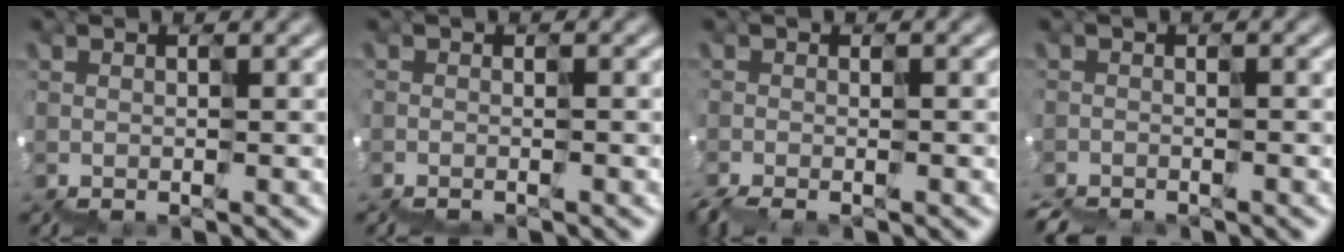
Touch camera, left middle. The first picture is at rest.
{"total": 1.0, "force": [-0.8, -0.1, -0.5], "torque": [0.012, -0.009, -0.010]}
{"total": 1.6, "force": [-1.5, 0.2, 0.5], "torque": [-0.011, -0.015, -0.021]}
{"total": 2.8, "force": [-2.8, 0.3, 0.3], "torque": [-0.008, -0.011, -0.027]}